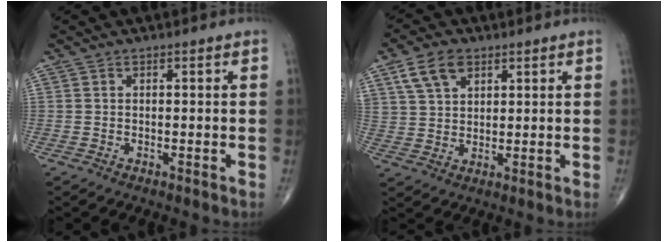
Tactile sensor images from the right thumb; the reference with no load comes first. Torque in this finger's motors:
{"motor_torque": [-0.35, 0.70, 0.88, 0.91, 0.08]}